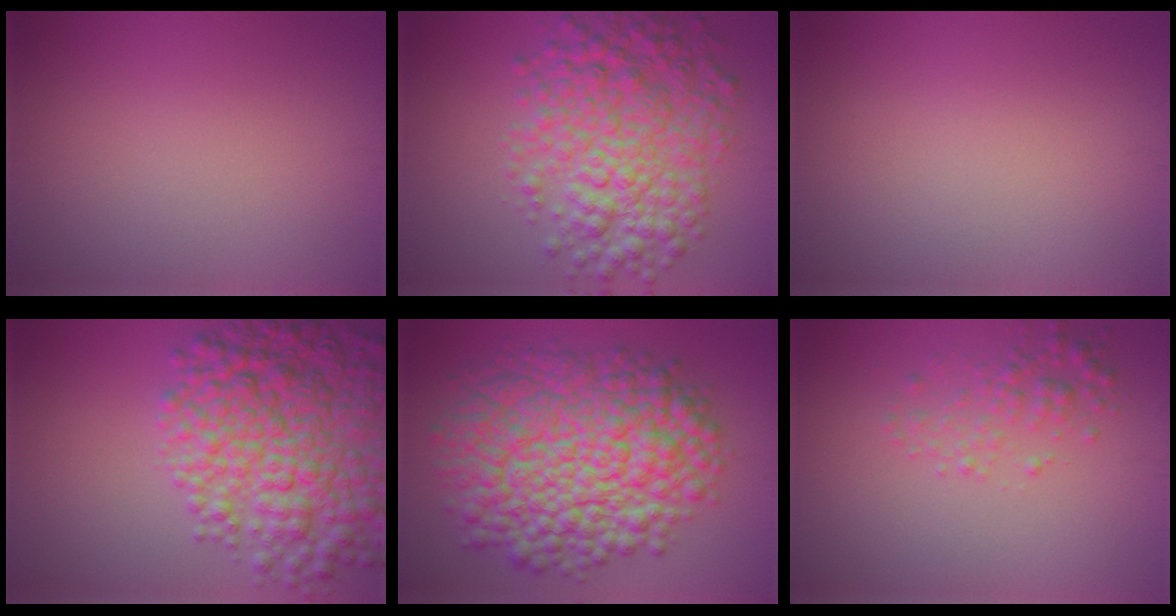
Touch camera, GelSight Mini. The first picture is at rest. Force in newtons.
{"total": 8.0, "press": 8.0, "slide": 0.1}
{"total": 0.0}
{"total": 9.6, "press": 9.6, "slide": 0.3}
{"total": 13.2, "press": 13.2, "slide": 0.2}
{"total": 2.3, "press": 2.3, "slide": 0.1}